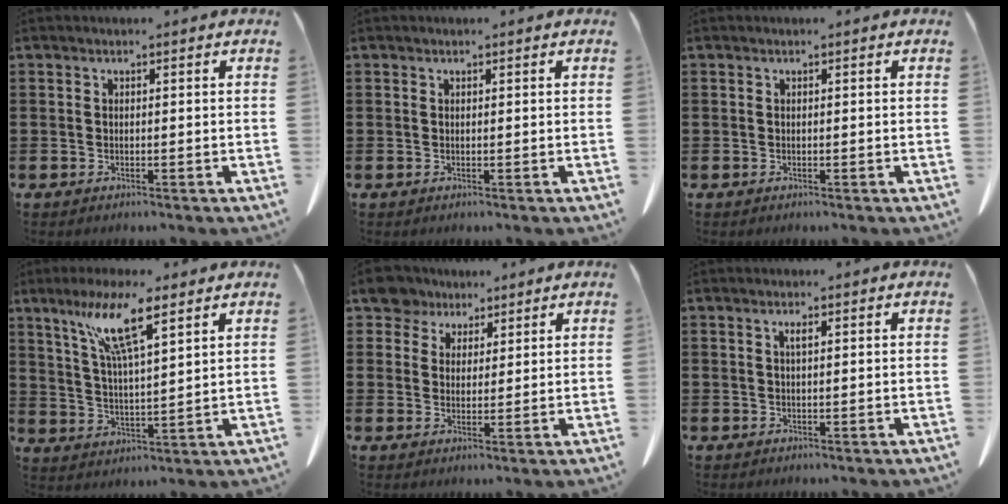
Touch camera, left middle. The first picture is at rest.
{"total": 0.0}
{"total": 0.0}
{"total": 9.8, "force": [6.4, 1.3, 7.3], "torque": [-0.160, -0.009, 0.111]}
{"total": 5.6, "force": [4.5, 3.2, 1.2], "torque": [-0.041, -0.004, 0.082]}
{"total": 1.2, "force": [0.5, 0.2, 1.1], "torque": [-0.023, 0.000, 0.009]}